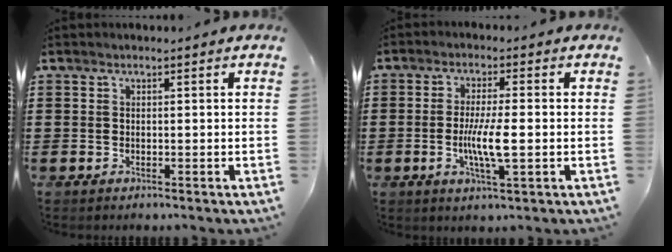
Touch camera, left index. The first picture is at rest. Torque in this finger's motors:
{"motor_torque": [0.32, 0.07, 0.39, 0.09]}